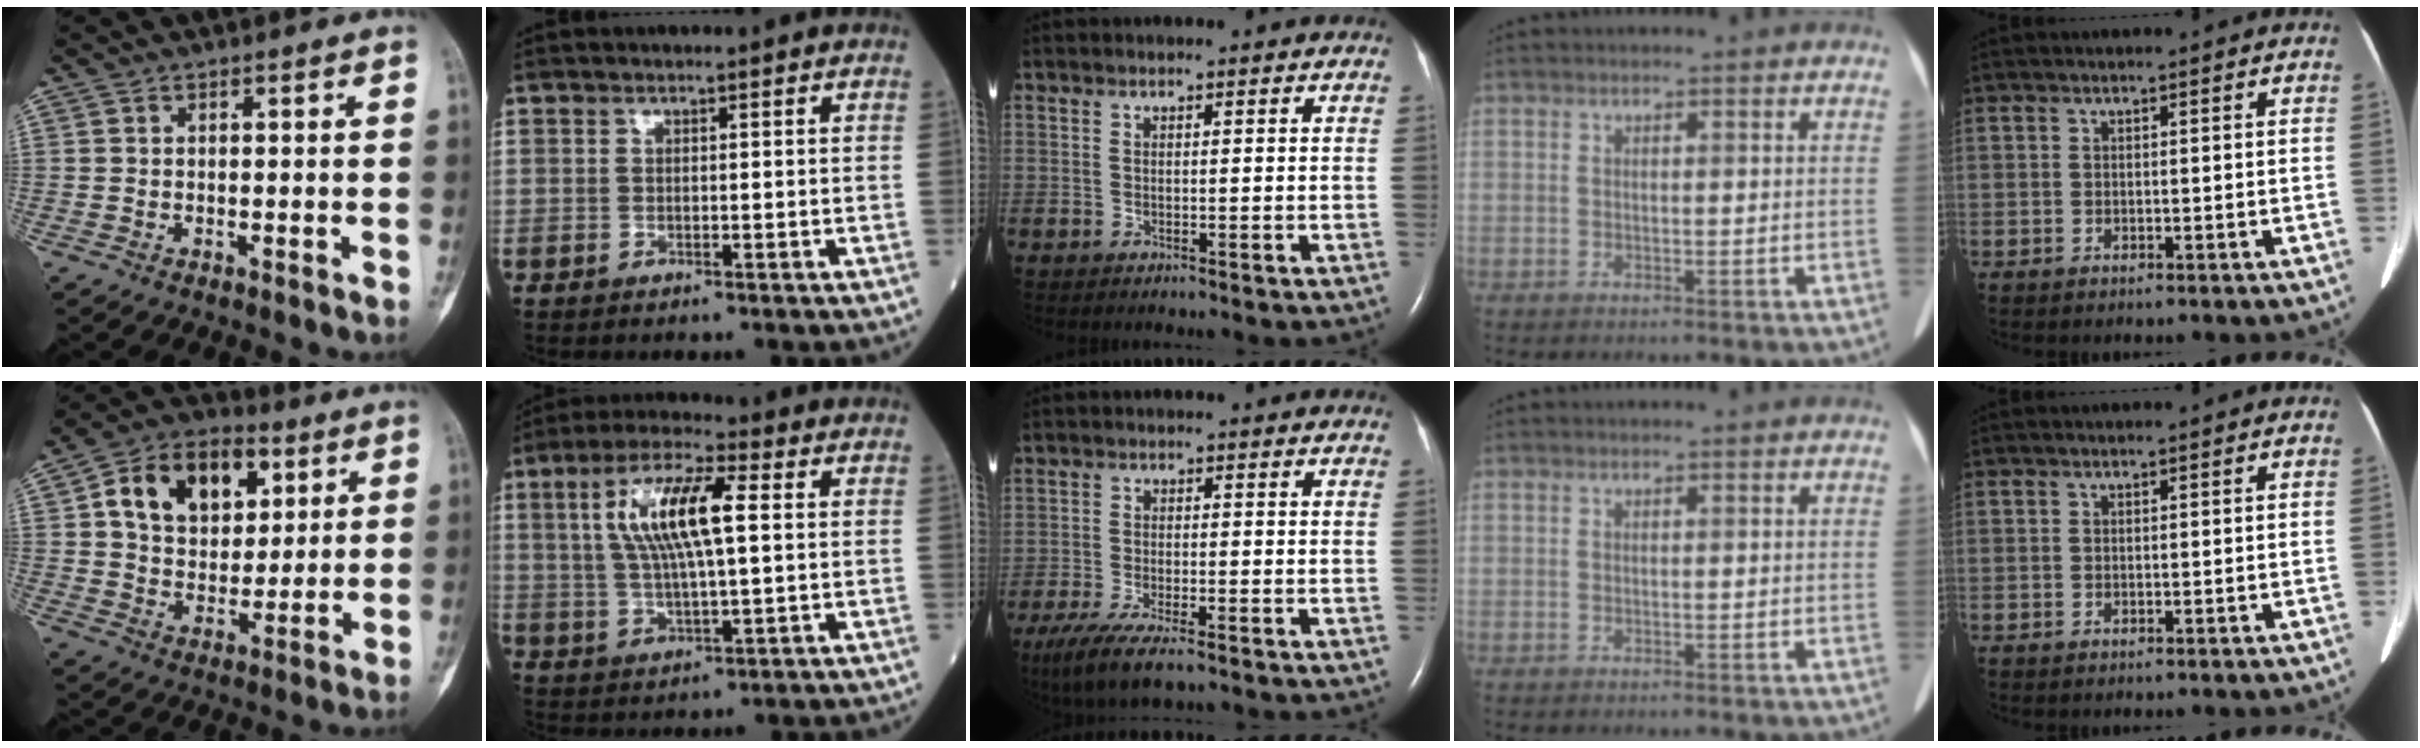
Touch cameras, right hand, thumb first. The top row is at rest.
{"thumb": {"total": 16.1, "force": [5.5, 11.2, 10.2], "torque": [-0.130, -0.004, 0.092]}, "index": {"total": 11.7, "force": [2.5, 2.5, 11.1], "torque": [-0.223, 0.016, 0.046]}, "middle": {"total": 8.9, "force": [-6.3, 1.9, 6.0], "torque": [-0.104, -0.021, -0.102]}}